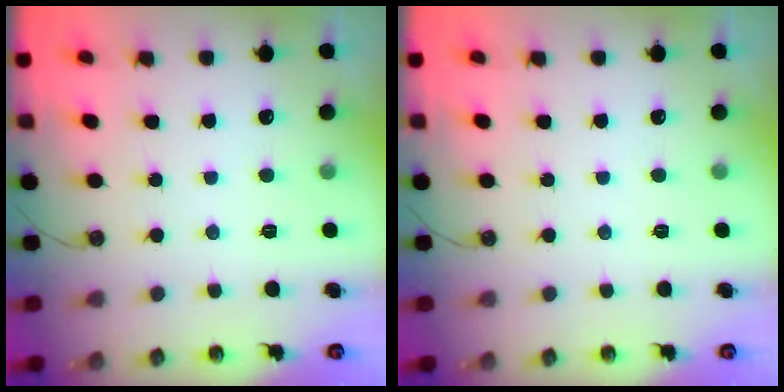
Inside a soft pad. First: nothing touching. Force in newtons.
{"total": 0.0}